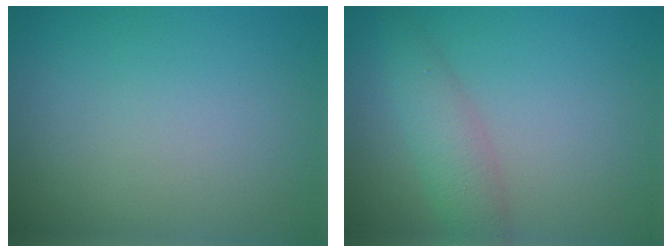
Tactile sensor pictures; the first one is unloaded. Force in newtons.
{"total": 2.8, "press": 2.8, "slide": 0.2}